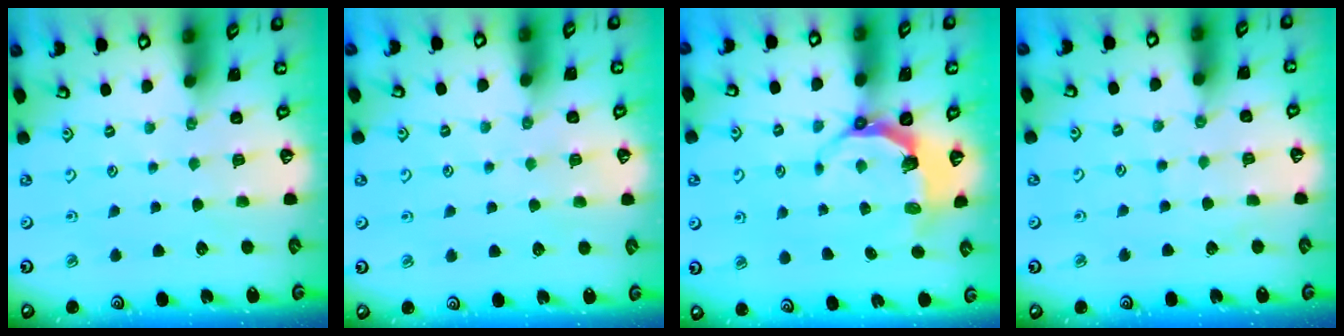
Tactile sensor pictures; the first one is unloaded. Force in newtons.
{"total": 4.7, "press": 4.6, "slide": 0.4}
{"total": 5.5, "press": 4.0, "slide": 3.7}
{"total": 2.8, "press": 2.8, "slide": 0.3}